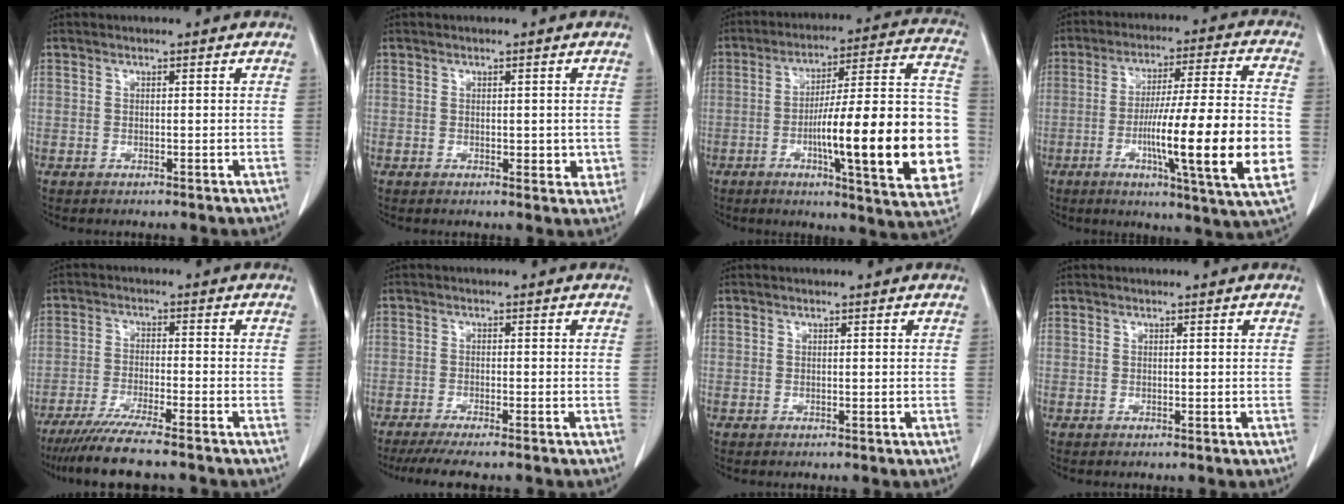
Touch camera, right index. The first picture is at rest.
{"total": 3.0, "force": [0.0, 1.8, 2.4], "torque": [-0.018, -0.002, 0.005]}
{"total": 25.2, "force": [-5.2, 3.2, 24.4], "torque": [-0.269, 0.020, -0.066]}
{"total": 20.3, "force": [-4.3, 0.1, 19.9], "torque": [-0.283, -0.011, -0.065]}
{"total": 10.1, "force": [-8.4, -0.2, 5.5], "torque": [-0.084, -0.028, -0.138]}
{"total": 8.0, "force": [-6.9, 0.1, 4.2], "torque": [-0.051, -0.018, -0.107]}
{"total": 0.0}
{"total": 0.0}